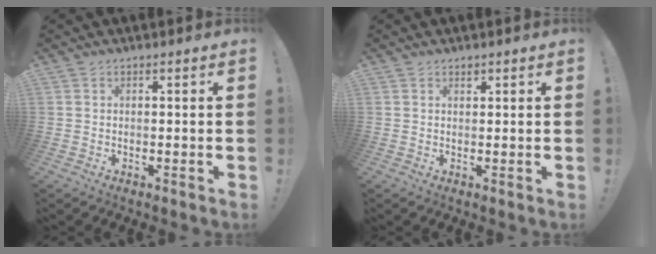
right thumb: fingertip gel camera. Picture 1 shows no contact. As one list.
[{"total": 1.1, "force": [0.8, 0.7, 0.2], "torque": [0.007, -0.005, 0.013]}]